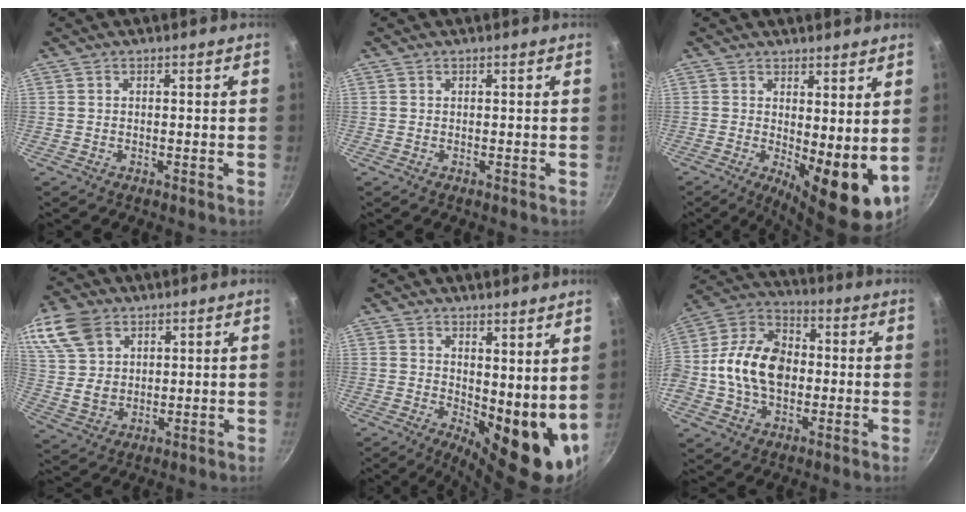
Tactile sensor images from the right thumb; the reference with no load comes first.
{"total": 0.0}
{"total": 11.1, "force": [0.8, 4.1, 10.2], "torque": [-0.119, -0.020, 0.021]}
{"total": 13.1, "force": [6.7, 9.1, 6.6], "torque": [-0.122, -0.013, 0.139]}
{"total": 13.7, "force": [3.6, 5.9, 11.8], "torque": [-0.125, -0.038, 0.063]}
{"total": 16.8, "force": [-0.9, 12.0, 11.8], "torque": [-0.189, 0.033, -0.033]}